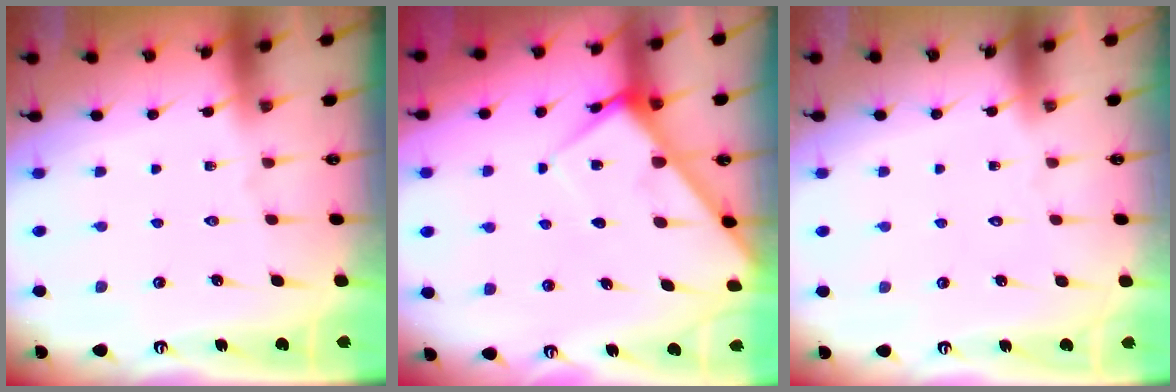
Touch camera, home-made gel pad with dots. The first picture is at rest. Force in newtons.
{"total": 5.3, "press": 5.2, "slide": 0.6}
{"total": 1.6, "press": 1.6, "slide": 0.1}